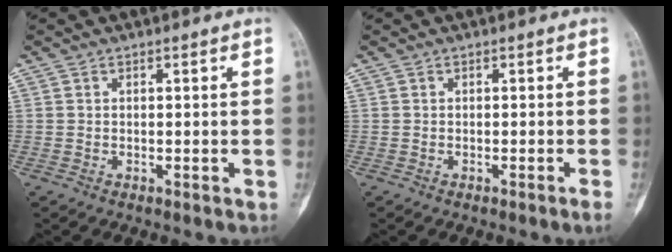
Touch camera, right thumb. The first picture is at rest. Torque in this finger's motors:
{"motor_torque": [0.47, 0.24, 0.29, -0.13, 0.09]}